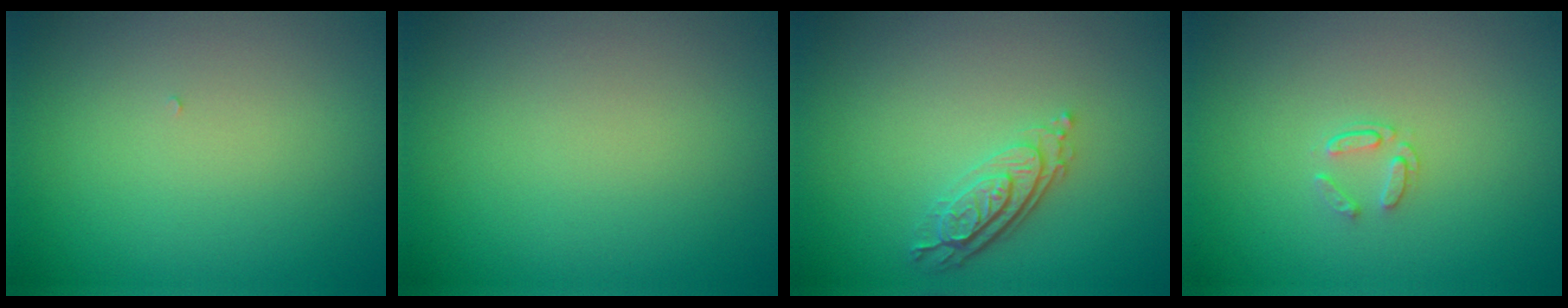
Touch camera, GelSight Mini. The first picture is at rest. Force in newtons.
{"total": 0.0}
{"total": 3.3, "press": 2.6, "slide": 2.1}
{"total": 1.1, "press": 0.7, "slide": 0.9}